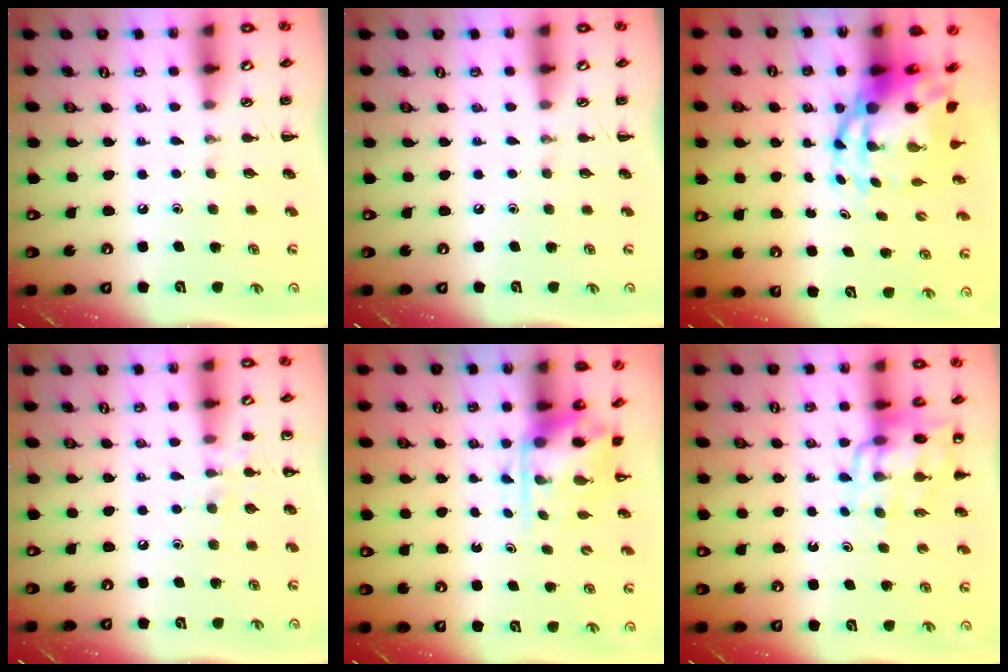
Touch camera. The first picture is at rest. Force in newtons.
{"total": 0.0}
{"total": 10.1, "press": 9.7, "slide": 2.9}
{"total": 5.9, "press": 5.7, "slide": 1.7}
{"total": 3.8, "press": 3.7, "slide": 0.9}
{"total": 12.0, "press": 11.6, "slide": 3.0}